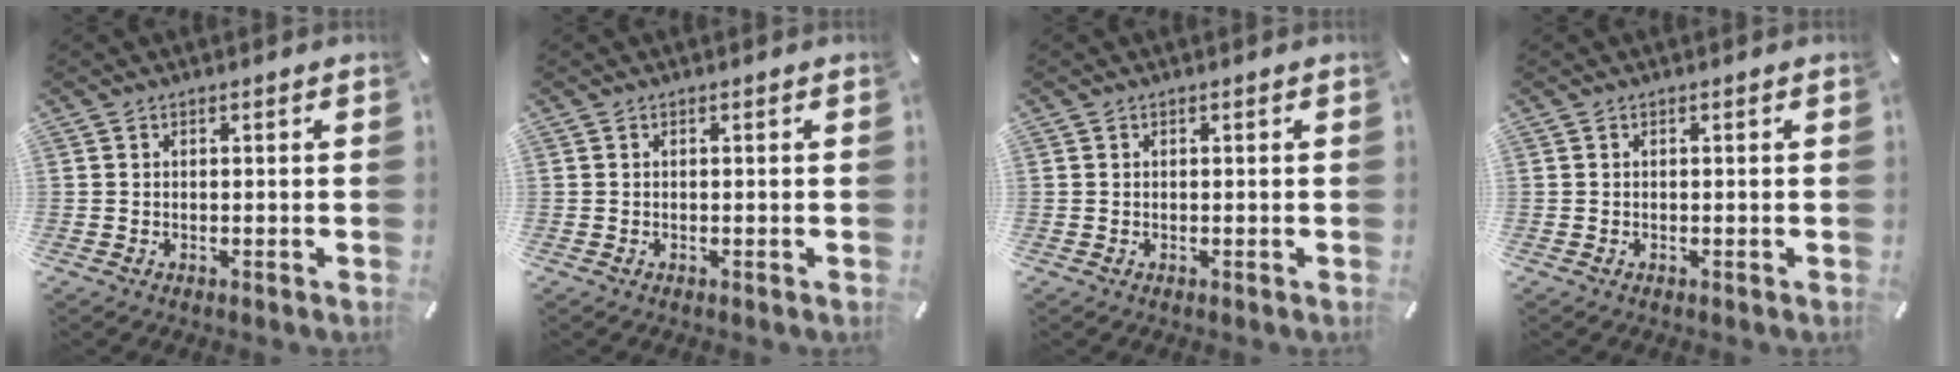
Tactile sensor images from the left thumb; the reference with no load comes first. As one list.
[{"total": 0.0}, {"total": 0.0}, {"total": 0.0}]